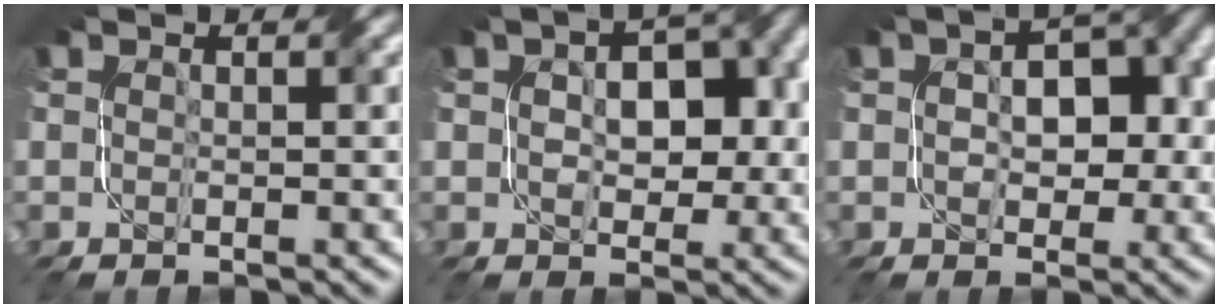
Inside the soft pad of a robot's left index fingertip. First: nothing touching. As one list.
[{"total": 6.1, "force": [0.3, 3.9, 4.7], "torque": [-0.059, 0.006, 0.007]}, {"total": 6.1, "force": [-0.4, 3.9, 4.7], "torque": [-0.050, 0.018, -0.006]}]